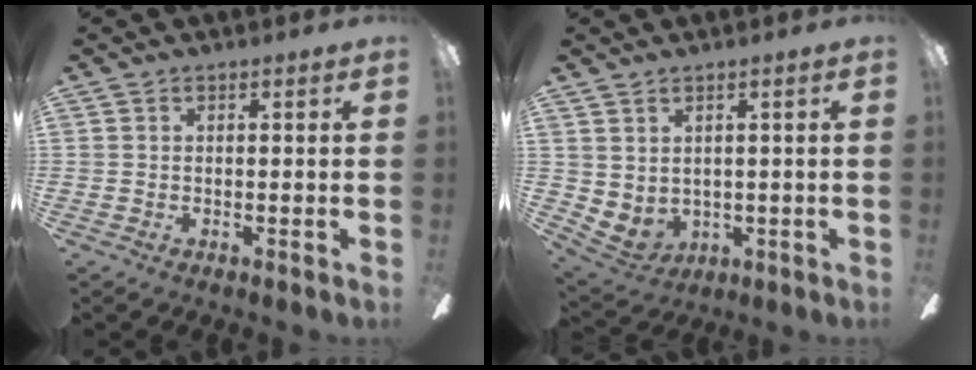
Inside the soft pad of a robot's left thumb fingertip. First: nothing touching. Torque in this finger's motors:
{"motor_torque": [0.64, 0.65, 0.06, 0.12, 0.04]}